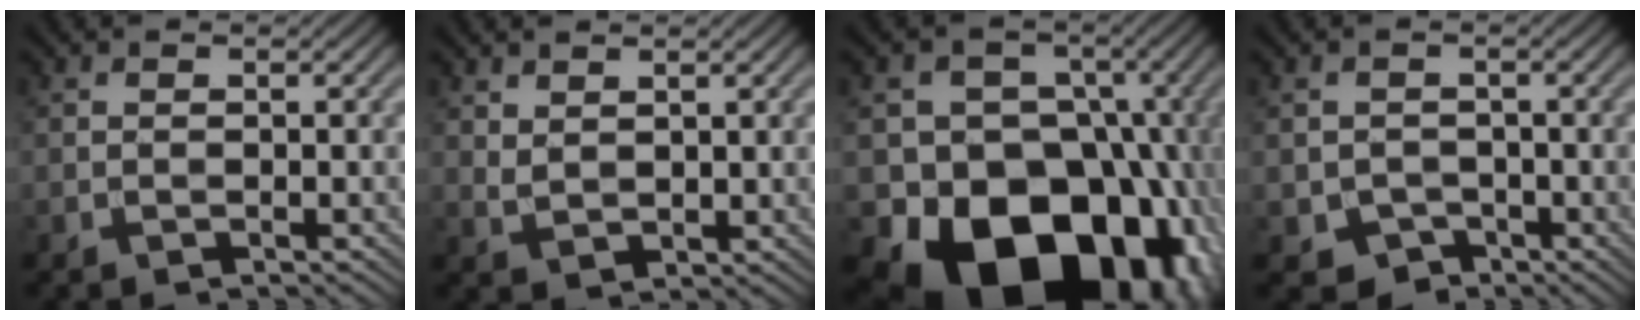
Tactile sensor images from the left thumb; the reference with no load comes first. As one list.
[{"total": 2.3, "force": [1.8, 1.0, 1.0], "torque": [-0.027, -0.004, 0.043]}, {"total": 21.6, "force": [-9.2, 16.3, 10.6], "torque": [-0.136, -0.049, -0.157]}, {"total": 3.2, "force": [-1.4, 2.7, 1.0], "torque": [-0.022, -0.009, -0.029]}]